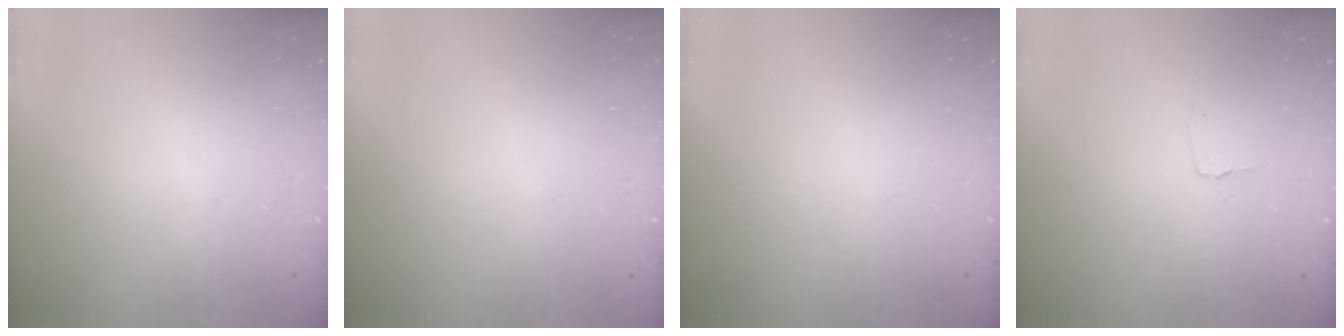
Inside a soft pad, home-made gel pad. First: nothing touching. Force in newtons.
{"total": 0.0}
{"total": 0.0}
{"total": 2.7, "press": 2.7, "slide": 0.3}